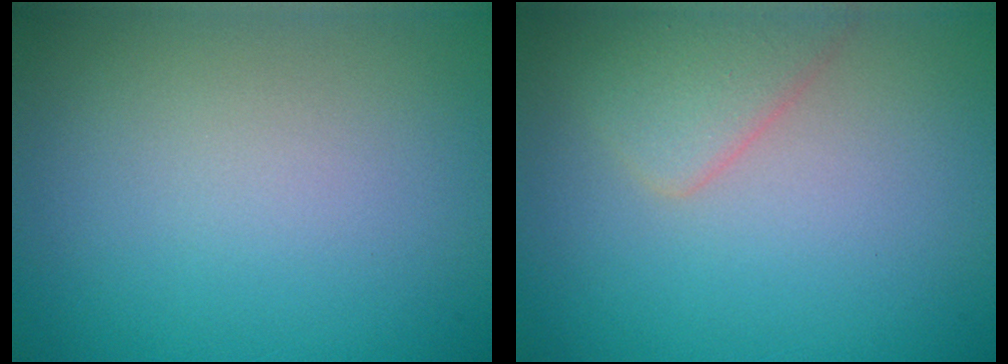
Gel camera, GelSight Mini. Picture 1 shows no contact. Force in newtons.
{"total": 2.5, "press": 2.5, "slide": 0.2}